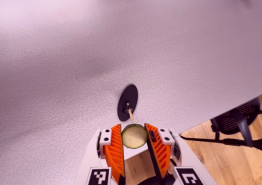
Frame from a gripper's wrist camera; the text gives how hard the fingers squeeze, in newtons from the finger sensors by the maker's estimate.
{"total": 9.0, "left": 8.9, "right": 9.1}